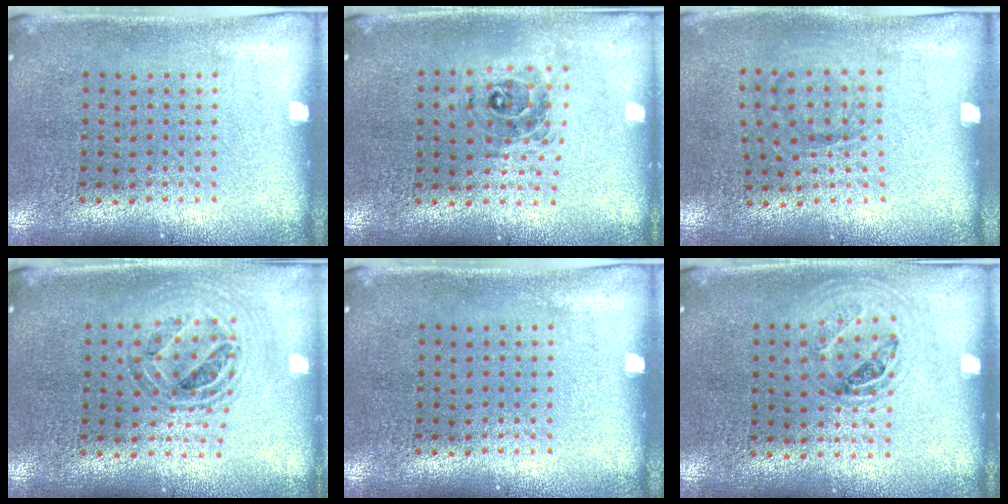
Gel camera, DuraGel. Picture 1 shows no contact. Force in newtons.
{"total": 0.7, "press": 0.7, "slide": 0.2}
{"total": 1.0, "press": 0.7, "slide": 0.7}
{"total": 0.9, "press": 0.9, "slide": 0.0}
{"total": 0.0}
{"total": 1.1, "press": 0.9, "slide": 0.6}